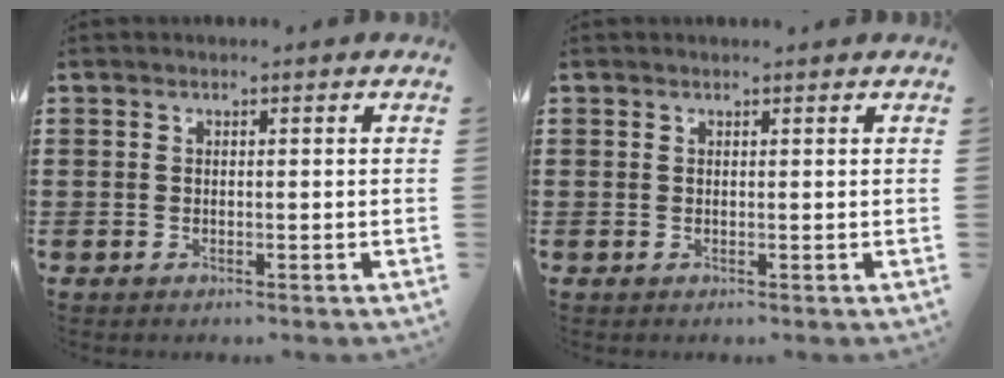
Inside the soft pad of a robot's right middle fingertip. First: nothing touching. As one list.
[{"total": 0.0}]